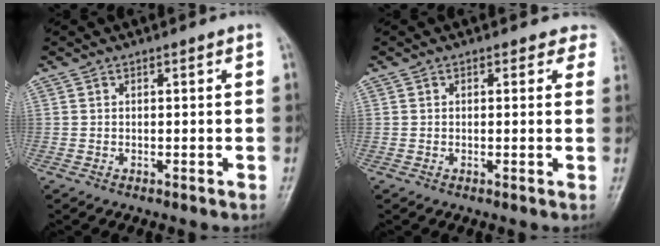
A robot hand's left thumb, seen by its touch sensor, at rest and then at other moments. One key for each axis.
{"total": 2.9, "fx": 2.3, "fy": 1.7, "fz": -0.2, "tx": 0.038, "ty": -0.009, "tz": 0.002}